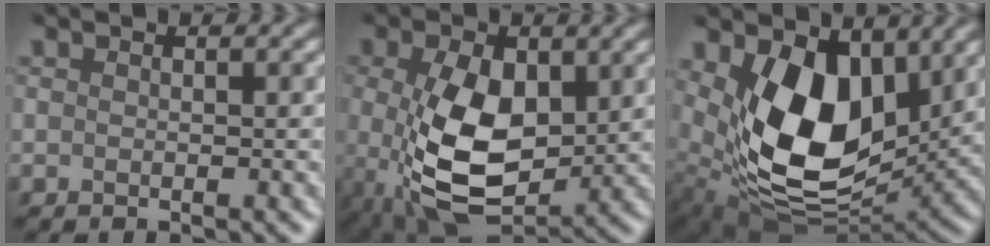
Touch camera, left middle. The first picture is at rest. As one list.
[{"total": 7.6, "force": [0.2, 4.2, 6.3], "torque": [-0.146, -0.009, 0.011]}, {"total": 9.5, "force": [2.7, 6.0, 6.9], "torque": [-0.145, -0.028, 0.058]}]